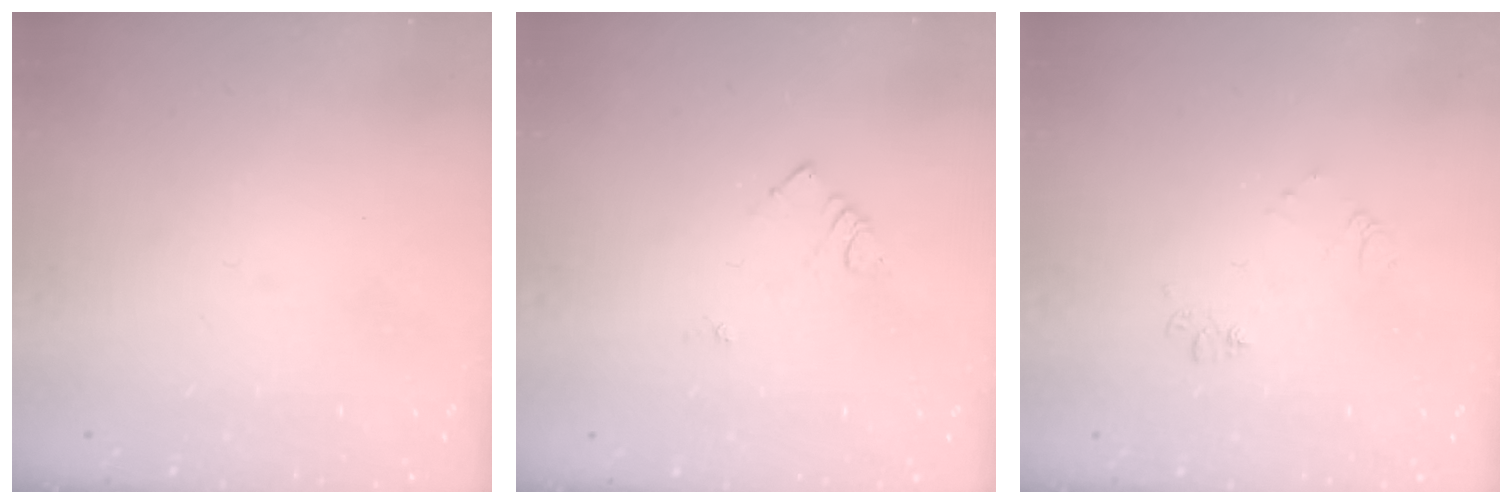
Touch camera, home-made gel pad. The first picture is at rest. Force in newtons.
{"total": 4.0, "press": 4.0, "slide": 0.5}
{"total": 6.9, "press": 6.8, "slide": 0.8}